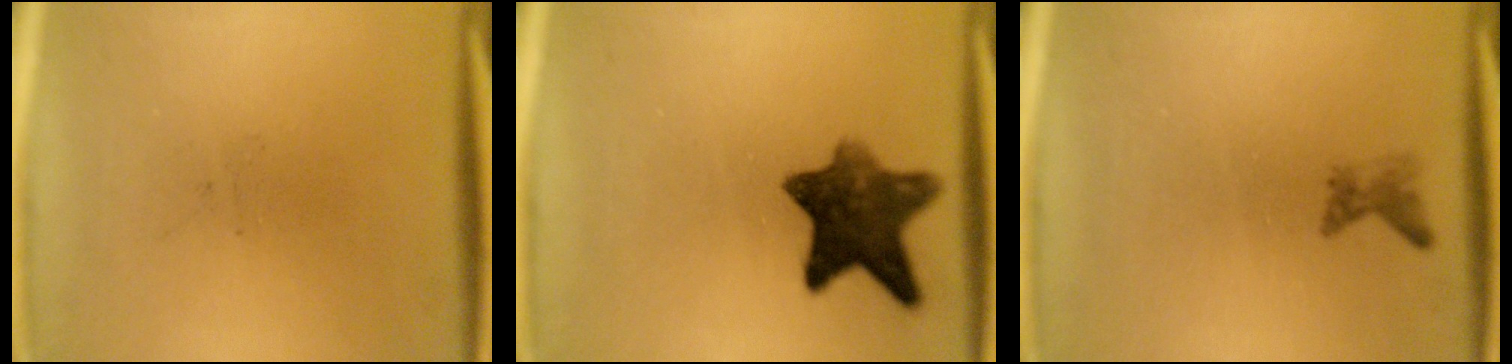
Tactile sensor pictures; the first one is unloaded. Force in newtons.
{"total": 9.9}
{"total": 1.2}